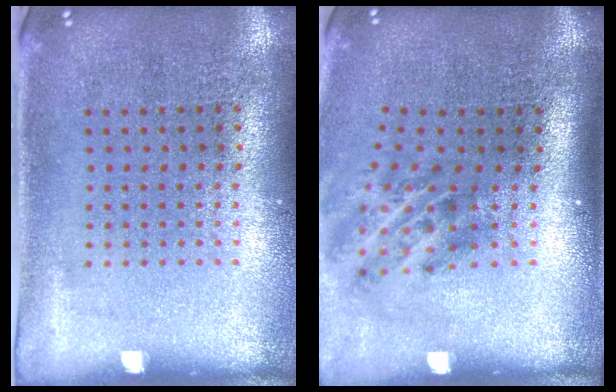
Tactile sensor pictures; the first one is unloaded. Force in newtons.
{"total": 1.9, "press": 1.2, "slide": 1.5}